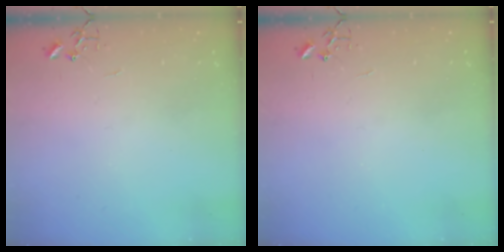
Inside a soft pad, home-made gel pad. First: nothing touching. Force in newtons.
{"total": 0.0}